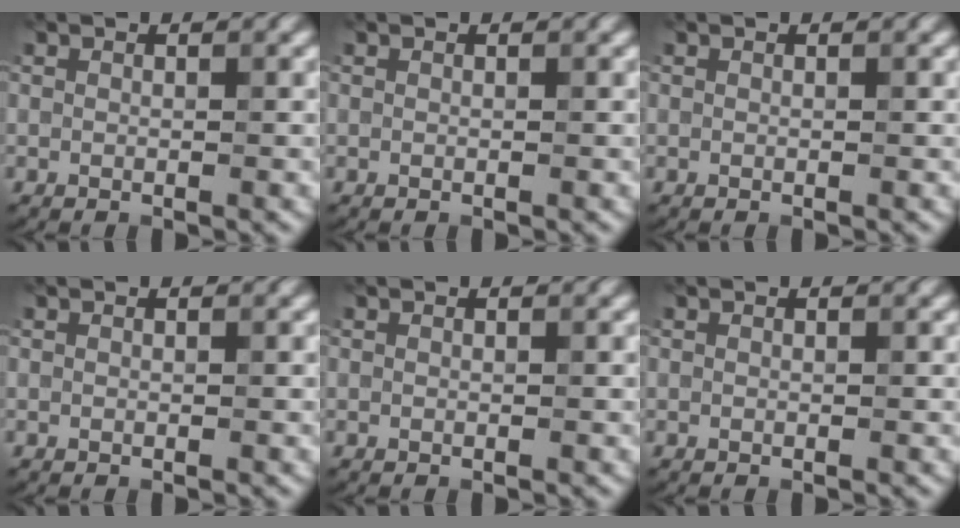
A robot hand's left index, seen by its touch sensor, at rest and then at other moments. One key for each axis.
{"total": 0.0}
{"total": 0.0}
{"total": 0.0}
{"total": 0.0}
{"total": 0.0}